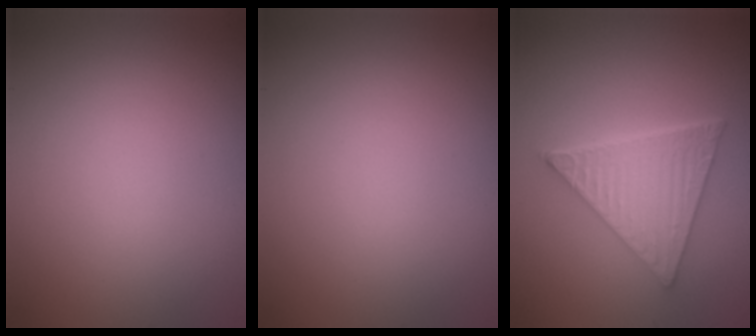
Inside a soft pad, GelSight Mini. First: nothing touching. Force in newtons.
{"total": 0.0}
{"total": 5.9, "press": 4.4, "slide": 3.9}